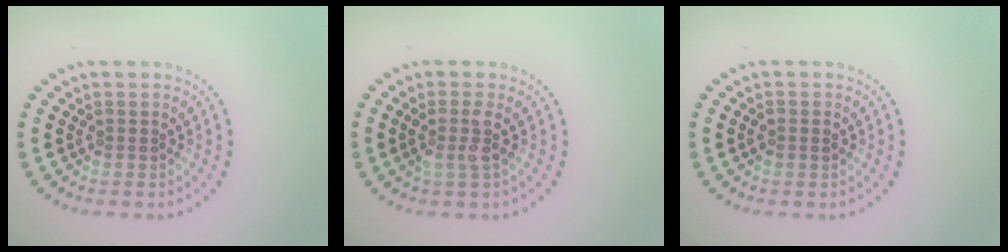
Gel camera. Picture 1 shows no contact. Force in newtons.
{"total": 1.7, "press": 1.4, "slide": 1.1}
{"total": 0.7, "press": 0.7, "slide": 0.3}